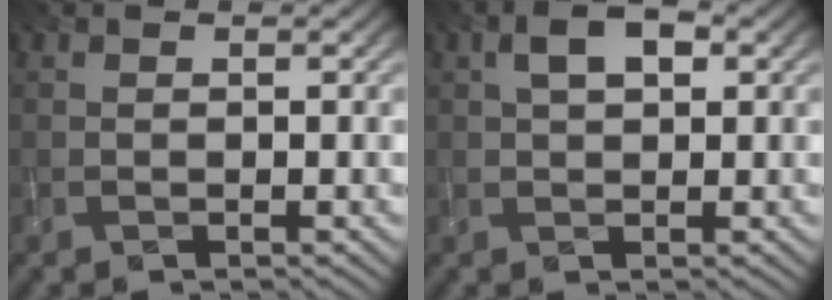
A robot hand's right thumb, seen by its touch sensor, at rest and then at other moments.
{"total": 4.1, "force": [1.1, 2.1, 3.3], "torque": [-0.060, 0.006, 0.016]}